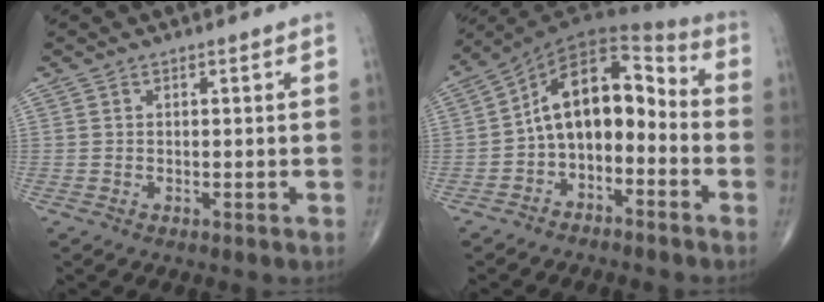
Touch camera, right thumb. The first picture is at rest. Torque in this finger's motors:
{"motor_torque": [0.53, 1.46, 0.40, -0.26, 0.15]}